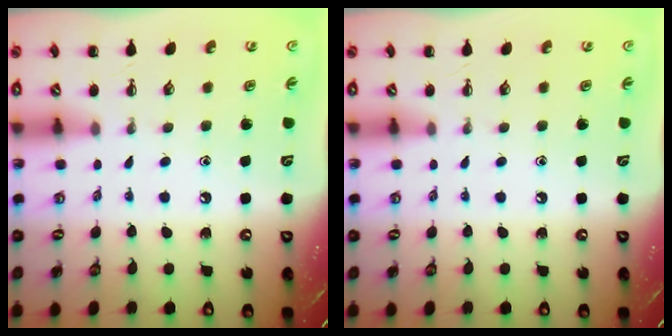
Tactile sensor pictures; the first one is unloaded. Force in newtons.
{"total": 0.0}